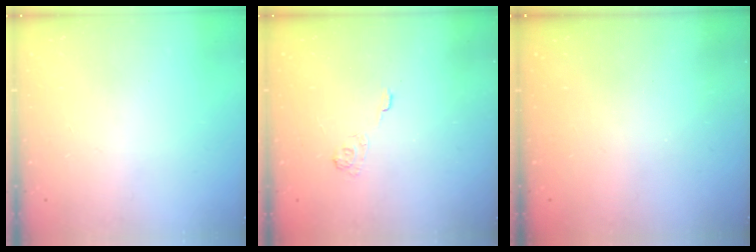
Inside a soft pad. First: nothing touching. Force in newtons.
{"total": 2.7, "press": 2.3, "slide": 1.4}
{"total": 2.4, "press": 2.3, "slide": 0.8}